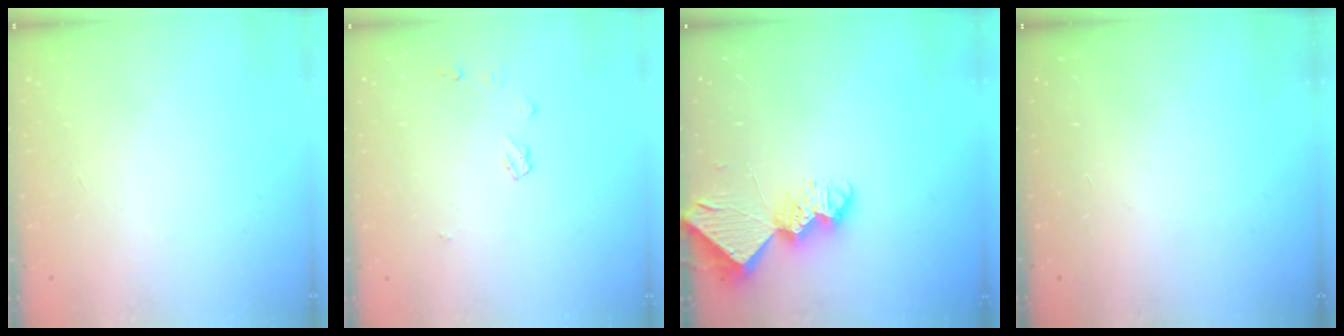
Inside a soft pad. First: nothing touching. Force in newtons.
{"total": 4.4, "press": 4.4, "slide": 0.5}
{"total": 9.7, "press": 9.7, "slide": 1.0}
{"total": 0.0}